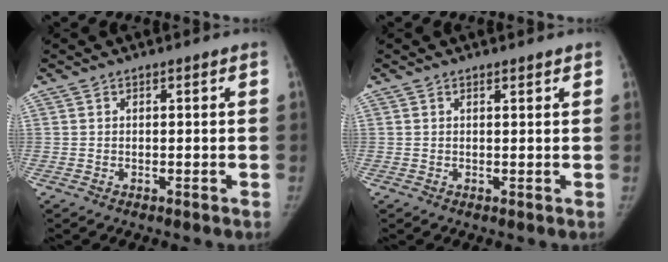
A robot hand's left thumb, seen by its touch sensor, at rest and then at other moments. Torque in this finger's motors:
{"motor_torque": [-0.21, -0.08, -0.50, 0.10, 0.00]}